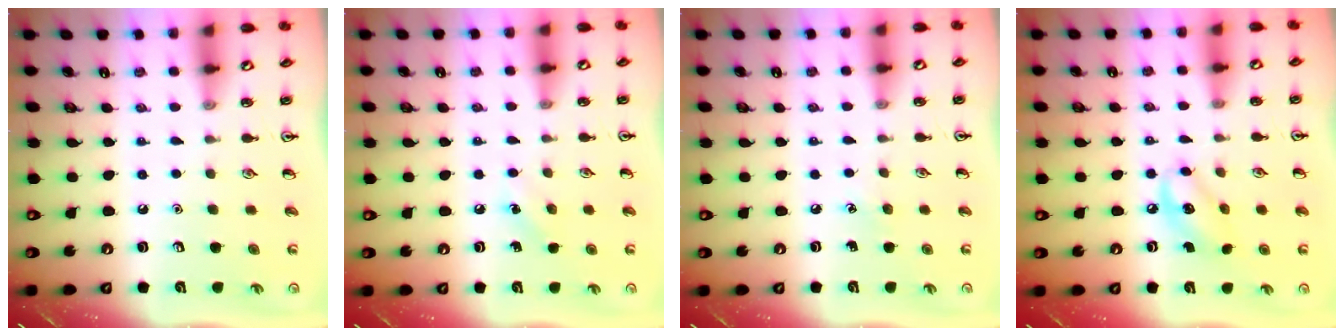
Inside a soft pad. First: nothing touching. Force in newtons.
{"total": 5.6, "press": 5.3, "slide": 1.9}
{"total": 3.0, "press": 2.8, "slide": 1.1}
{"total": 7.0, "press": 6.9, "slide": 1.3}